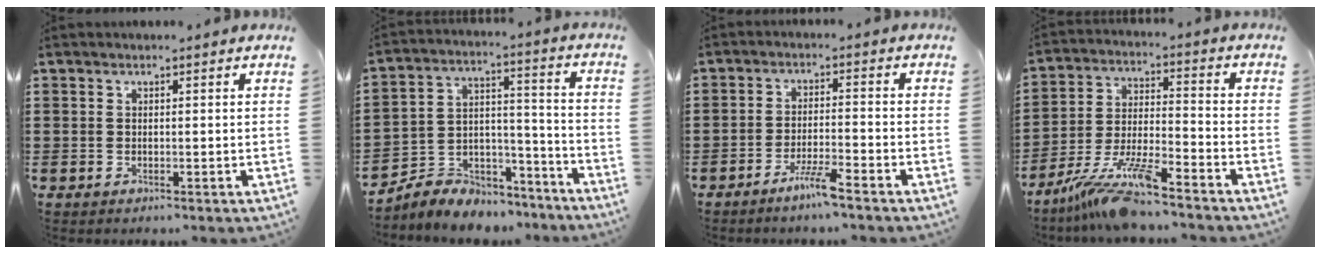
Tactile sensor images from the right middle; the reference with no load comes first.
{"total": 5.7, "force": [-5.3, 2.0, -0.2], "torque": [-0.003, 0.012, -0.110]}
{"total": 4.3, "force": [-3.3, -0.1, 2.6], "torque": [-0.056, -0.005, -0.064]}
{"total": 10.5, "force": [-9.2, 0.4, 5.1], "torque": [-0.104, 0.004, -0.183]}